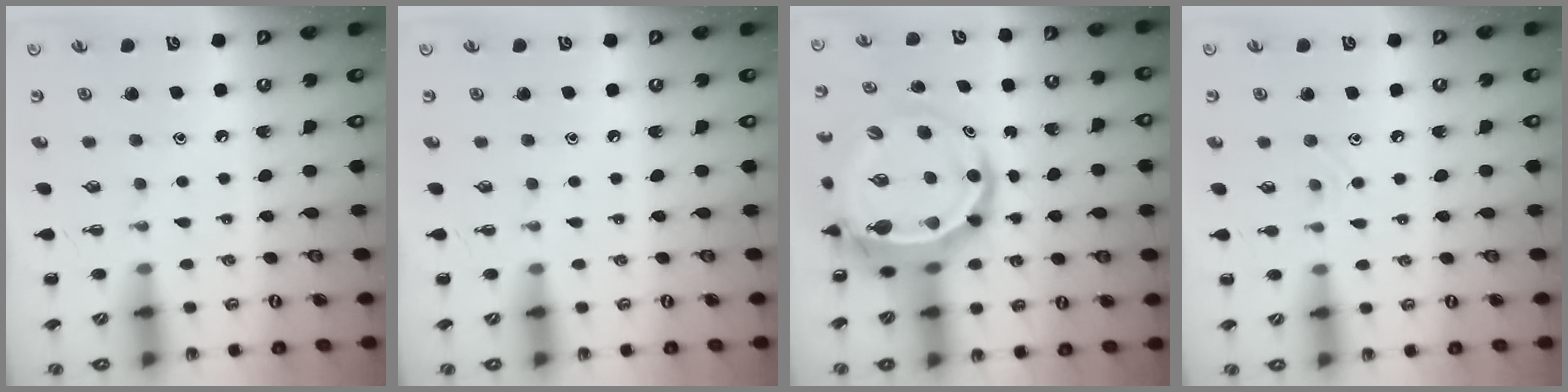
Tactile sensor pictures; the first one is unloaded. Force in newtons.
{"total": 0.0}
{"total": 9.8, "press": 9.4, "slide": 2.8}
{"total": 6.5, "press": 6.1, "slide": 2.2}